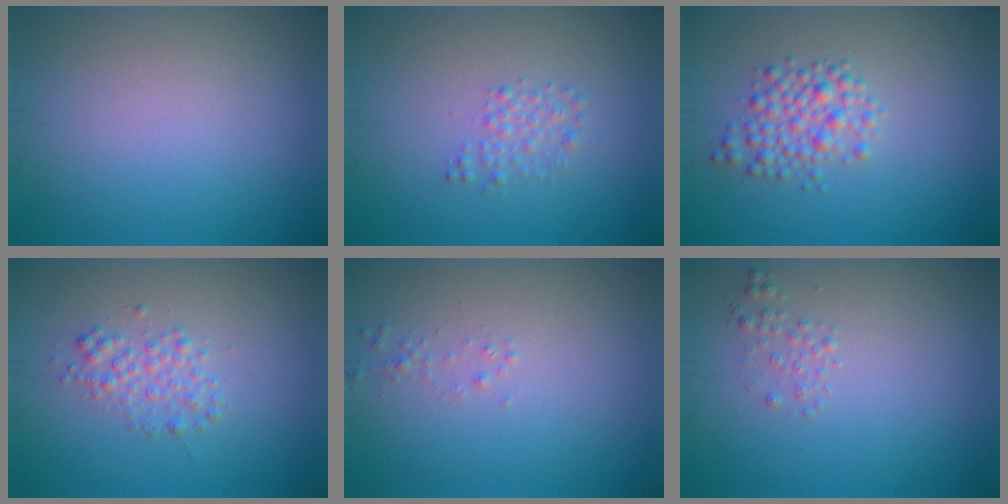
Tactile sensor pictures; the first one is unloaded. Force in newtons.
{"total": 1.5, "press": 1.5, "slide": 0.0}
{"total": 3.0, "press": 3.0, "slide": 0.1}
{"total": 2.0, "press": 2.0, "slide": 0.0}
{"total": 0.7, "press": 0.6, "slide": 0.1}
{"total": 1.0, "press": 1.0, "slide": 0.1}